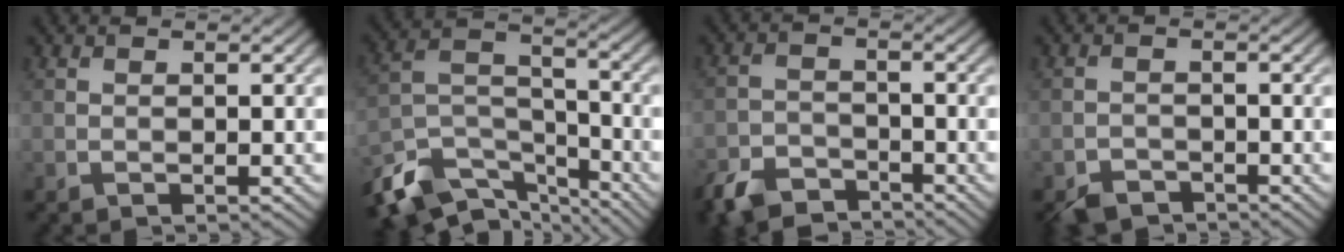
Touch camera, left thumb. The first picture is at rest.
{"total": 12.2, "force": [-9.3, 5.3, 5.8], "torque": [-0.139, -0.022, -0.175]}
{"total": 6.3, "force": [-5.0, 2.7, 2.5], "torque": [-0.052, -0.009, -0.106]}
{"total": 3.0, "force": [-2.5, 1.4, 0.8], "torque": [-0.013, -0.005, -0.053]}